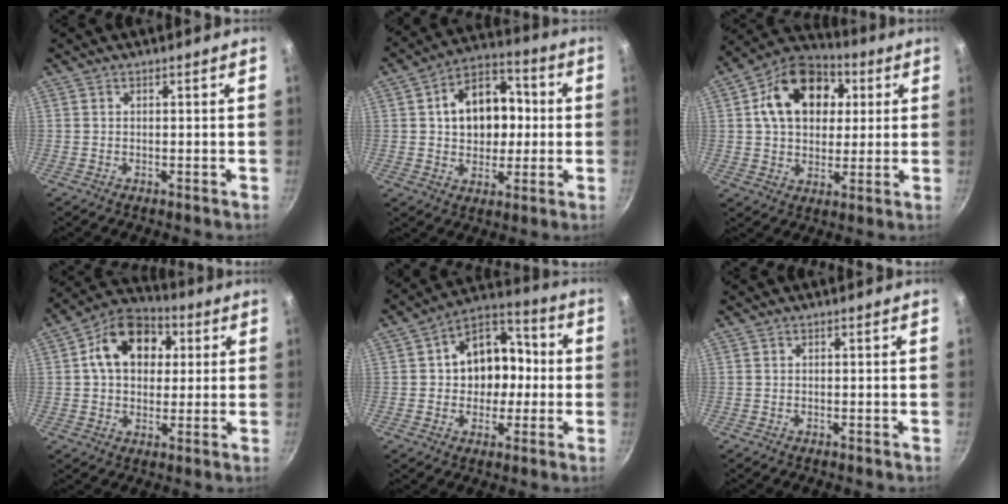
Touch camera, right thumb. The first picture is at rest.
{"total": 14.8, "force": [1.6, 10.9, 9.9], "torque": [-0.110, 0.024, 0.017]}
{"total": 17.9, "force": [4.5, 13.0, 11.4], "torque": [-0.158, 0.017, 0.061]}
{"total": 14.6, "force": [3.5, 10.8, 9.2], "torque": [-0.117, 0.018, 0.041]}
{"total": 13.9, "force": [0.3, 11.0, 8.4], "torque": [-0.073, 0.037, -0.004]}
{"total": 0.0}